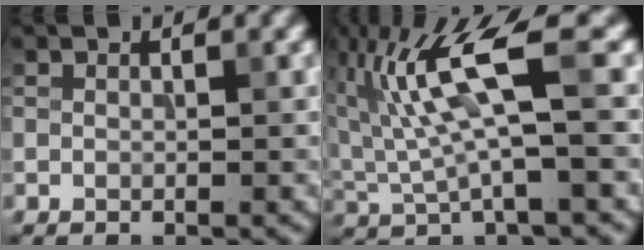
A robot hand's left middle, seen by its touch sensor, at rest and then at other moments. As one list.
[{"total": 7.5, "force": [1.7, 1.6, 7.1], "torque": [-0.151, 0.007, 0.033]}]